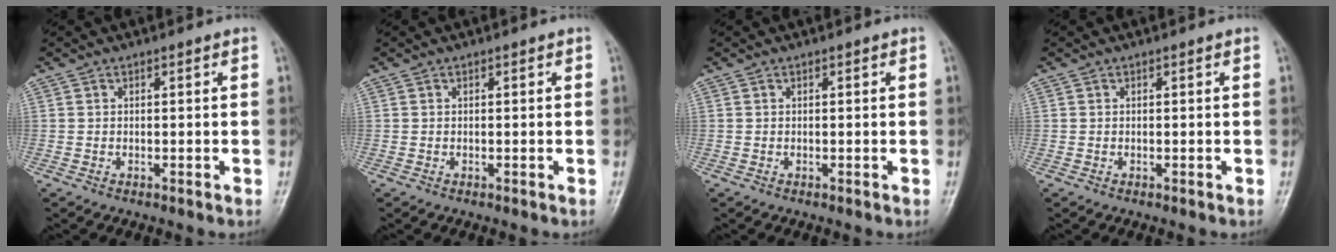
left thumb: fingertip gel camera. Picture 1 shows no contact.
{"total": 0.0}
{"total": 0.0}
{"total": 0.0}